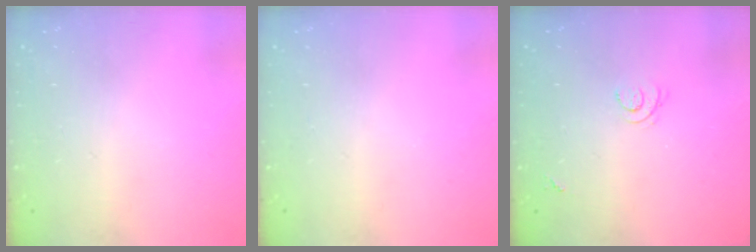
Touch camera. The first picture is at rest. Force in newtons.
{"total": 0.0}
{"total": 3.7, "press": 3.6, "slide": 0.8}